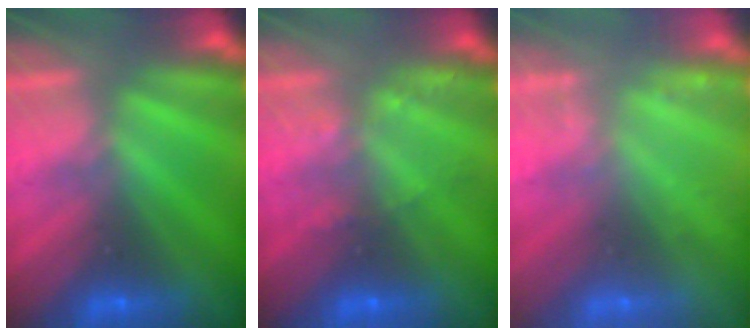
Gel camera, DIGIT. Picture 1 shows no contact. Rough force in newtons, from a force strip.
{"total": 2.2}
{"total": 2.3}